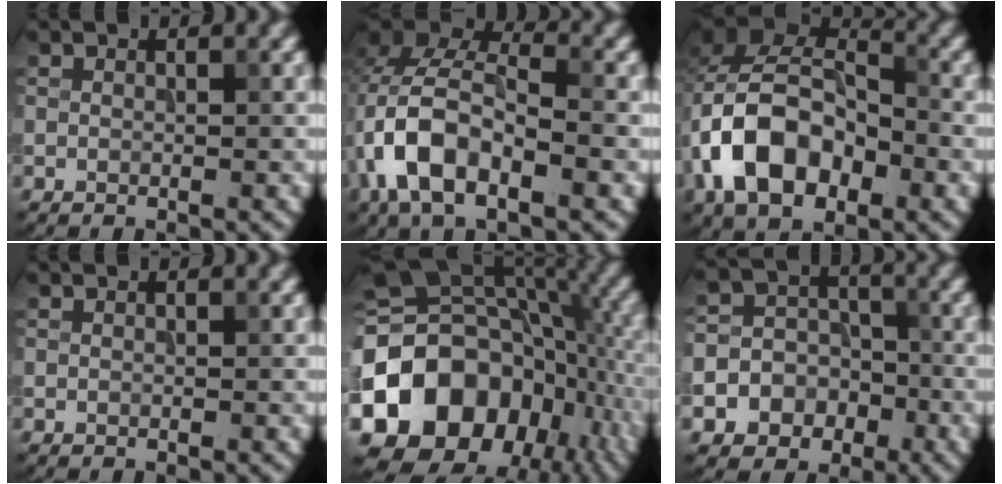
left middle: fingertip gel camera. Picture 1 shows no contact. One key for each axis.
{"total": 9.3, "fx": -2.8, "fy": 5.2, "fz": 7.2, "tx": -0.139, "ty": 0.007, "tz": -0.062}
{"total": 10.5, "fx": -3.3, "fy": 6.6, "fz": 7.4, "tx": -0.134, "ty": 0.008, "tz": -0.071}
{"total": 0.0}
{"total": 18.8, "fx": -5.9, "fy": 13.6, "fz": 11.5, "tx": -0.227, "ty": -0.002, "tz": -0.102}
{"total": 8.5, "fx": -3.9, "fy": 7.3, "fz": 1.7, "tx": -0.021, "ty": -0.007, "tz": -0.080}